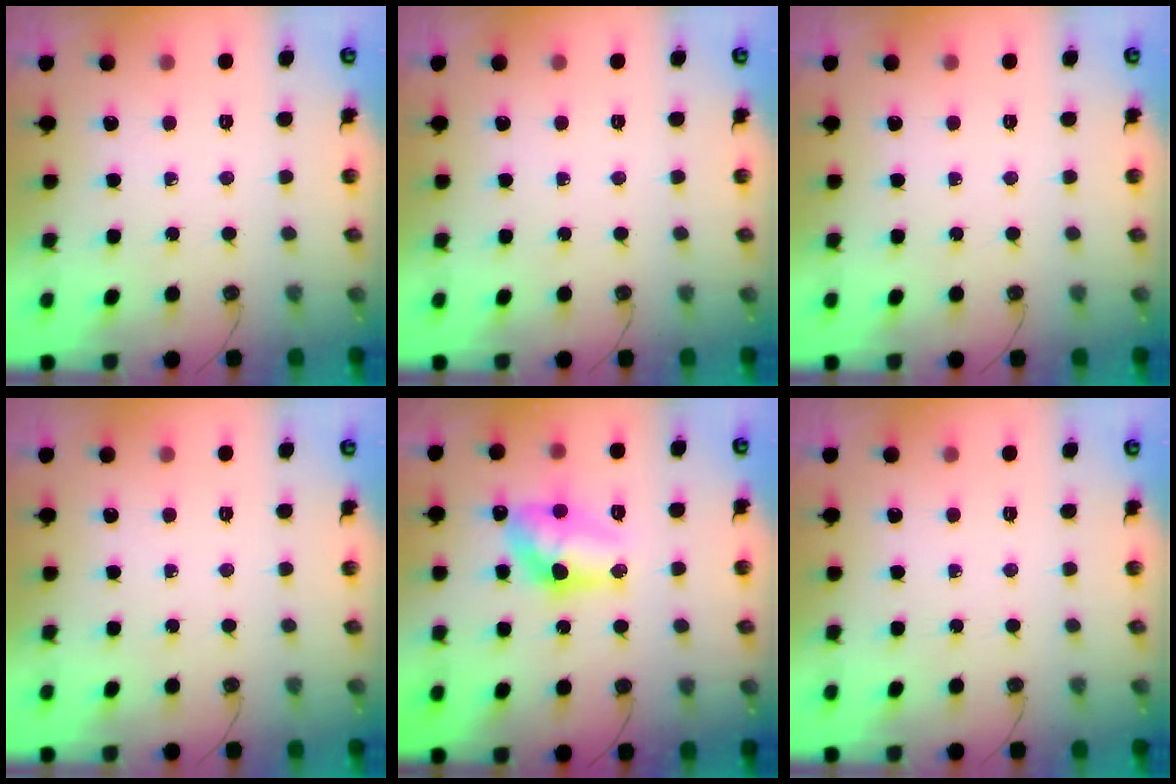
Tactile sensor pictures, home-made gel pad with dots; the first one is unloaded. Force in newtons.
{"total": 0.0}
{"total": 0.0}
{"total": 0.0}
{"total": 14.4, "press": 14.3, "slide": 1.1}
{"total": 0.0}